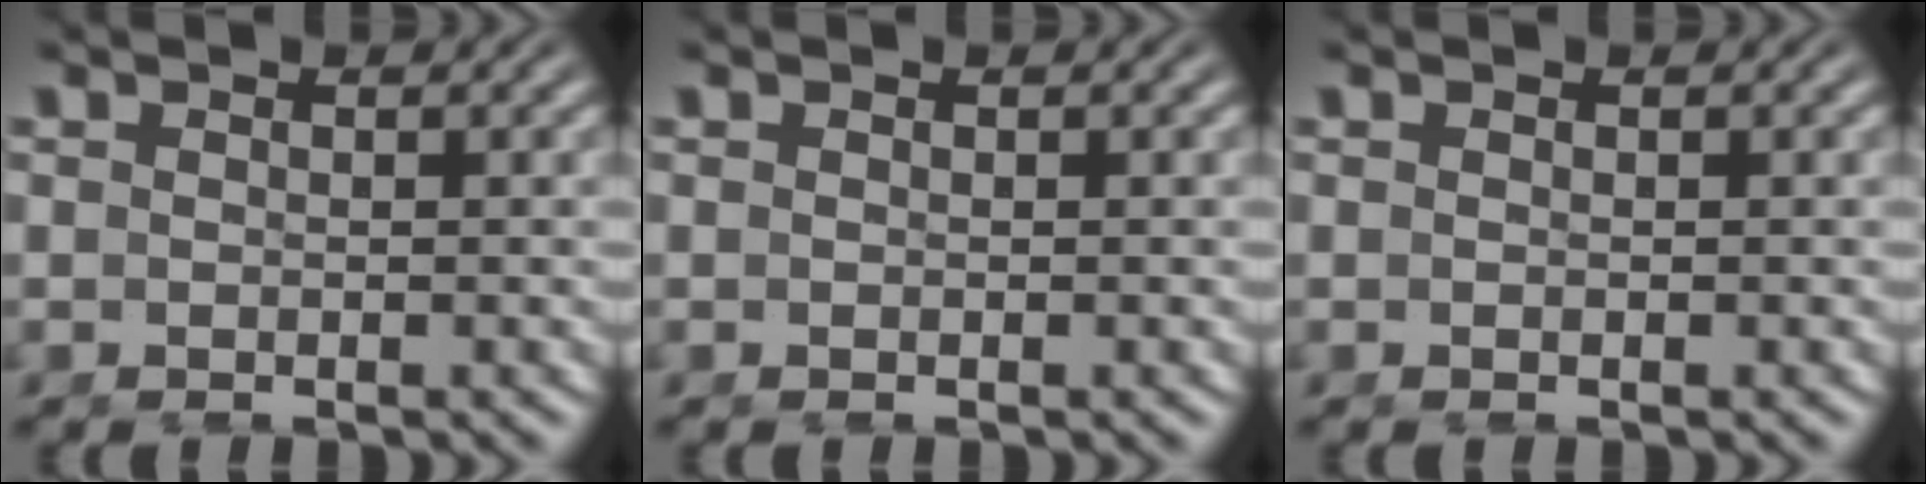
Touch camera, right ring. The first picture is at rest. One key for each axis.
{"total": 0.0}
{"total": 0.0}